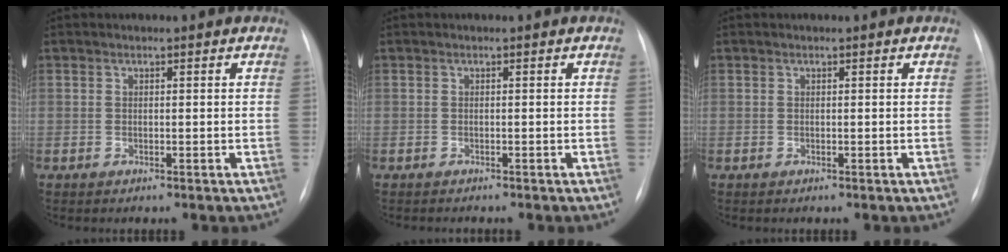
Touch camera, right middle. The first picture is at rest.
{"total": 1.0, "force": [-1.0, 0.2, 0.3], "torque": [-0.002, -0.002, -0.011]}
{"total": 0.0}